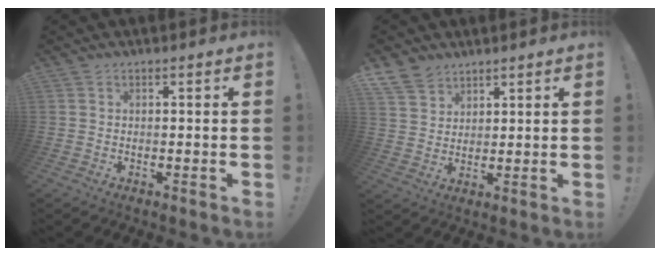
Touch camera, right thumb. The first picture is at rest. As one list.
[{"total": 6.7, "force": [5.2, 4.0, 1.4], "torque": [-0.030, -0.033, 0.103]}]